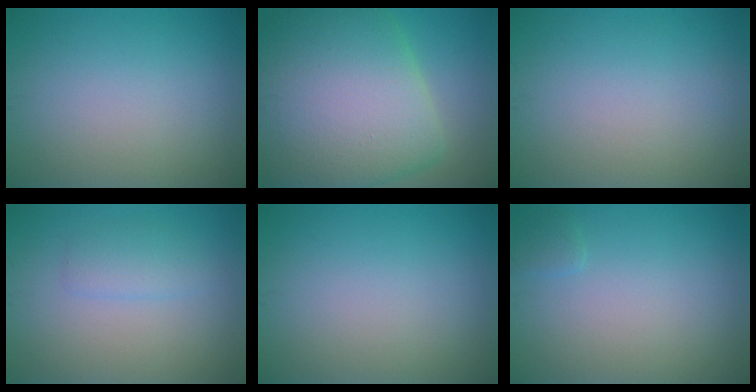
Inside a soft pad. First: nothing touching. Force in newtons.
{"total": 14.1, "press": 14.1, "slide": 0.8}
{"total": 0.0}
{"total": 1.7, "press": 1.7, "slide": 0.0}
{"total": 0.0}
{"total": 0.8, "press": 0.8, "slide": 0.1}